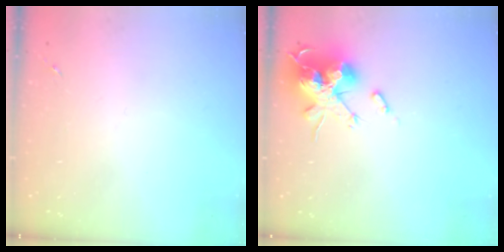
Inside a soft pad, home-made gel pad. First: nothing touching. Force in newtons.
{"total": 18.9, "press": 18.9, "slide": 0.2}